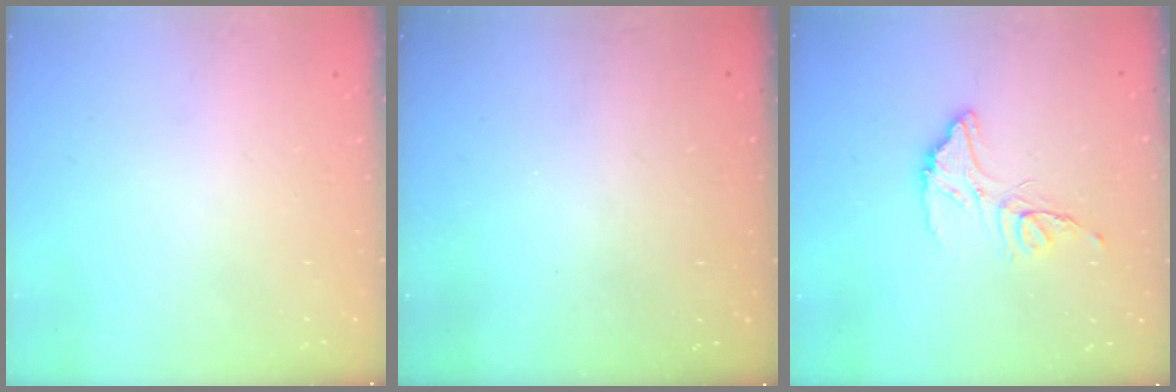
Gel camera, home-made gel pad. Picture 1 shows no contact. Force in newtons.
{"total": 3.3, "press": 3.3, "slide": 0.1}
{"total": 12.8, "press": 12.7, "slide": 0.8}